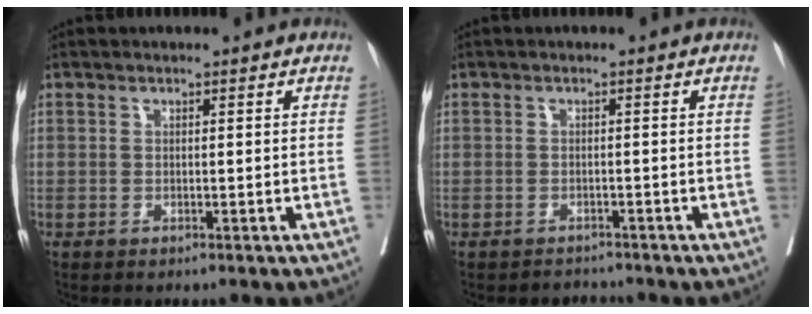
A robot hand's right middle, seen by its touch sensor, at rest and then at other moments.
{"total": 1.5, "force": [-1.3, 0.2, -0.7], "torque": [0.012, -0.004, -0.023]}